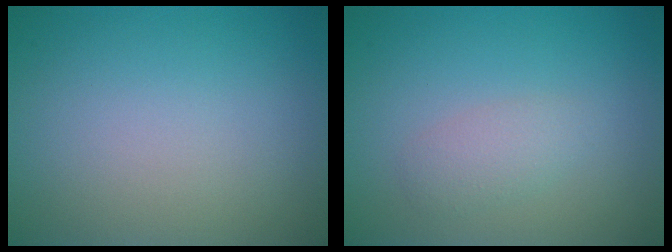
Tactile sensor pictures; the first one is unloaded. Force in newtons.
{"total": 1.8, "press": 1.8, "slide": 0.0}